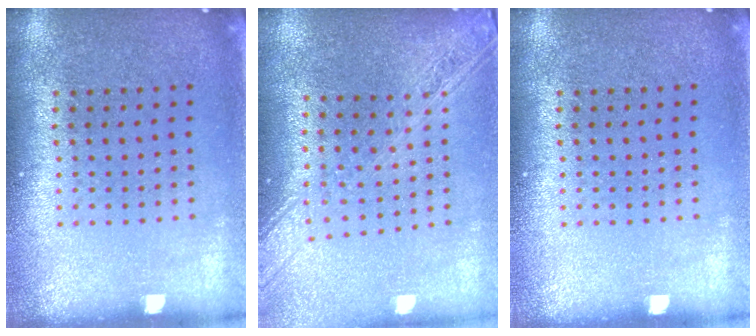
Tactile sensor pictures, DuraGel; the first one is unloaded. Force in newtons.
{"total": 2.2, "press": 1.9, "slide": 1.2}
{"total": 0.0}